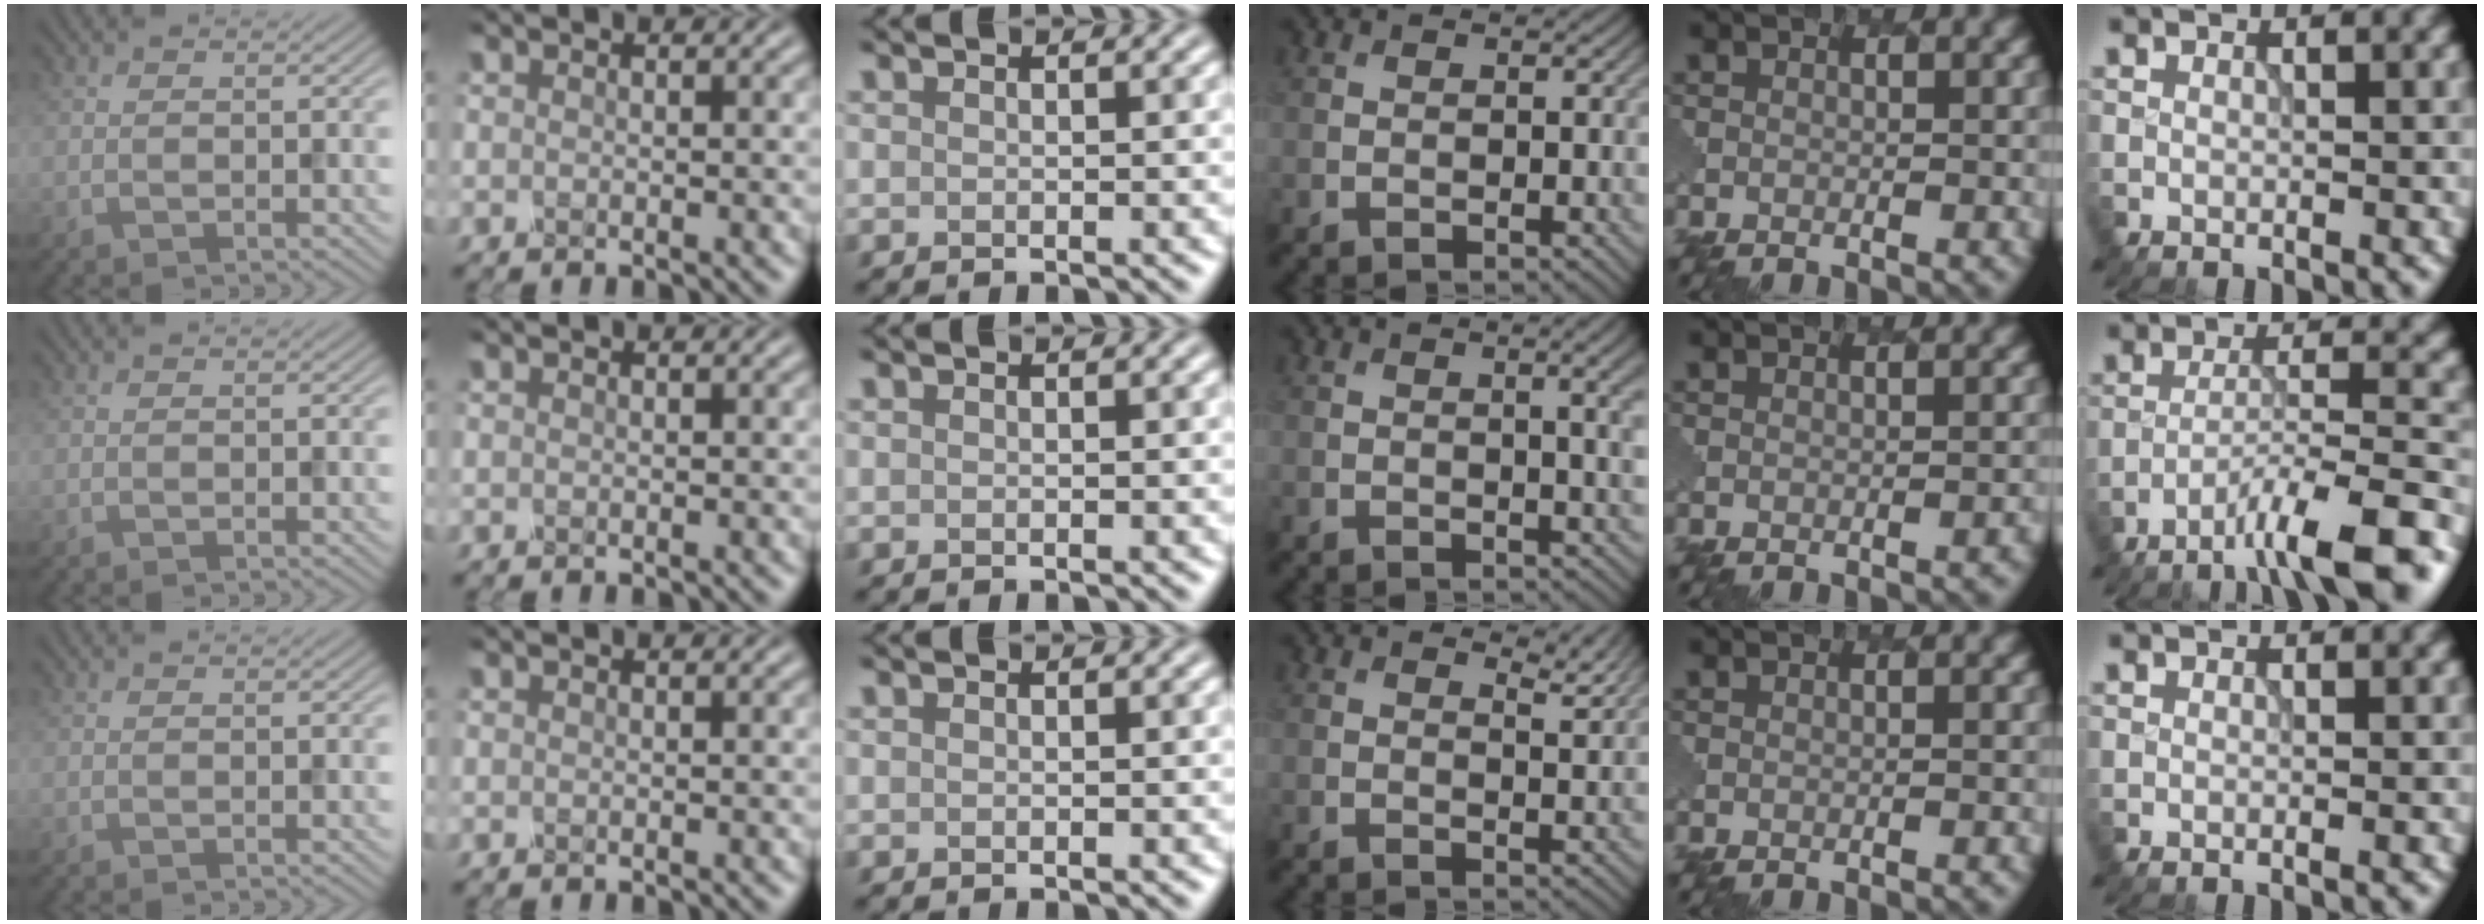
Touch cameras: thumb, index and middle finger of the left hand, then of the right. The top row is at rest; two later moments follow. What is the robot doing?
{"motion": "pour", "object": "mug"}